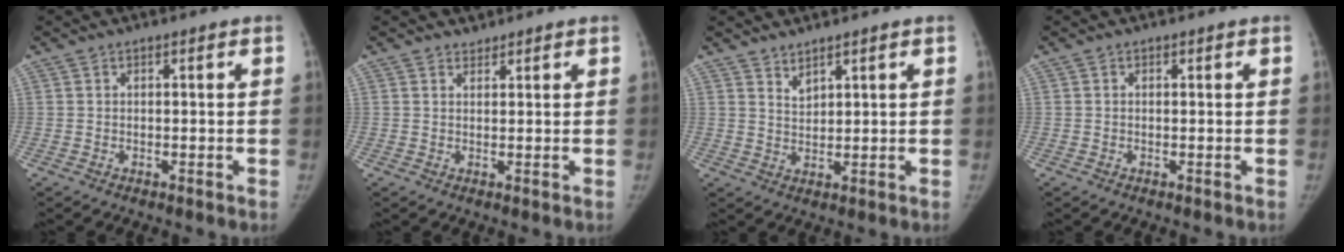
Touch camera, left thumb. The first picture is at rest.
{"total": 1.3, "force": [1.1, 0.6, -0.1], "torque": [0.012, -0.009, 0.013]}
{"total": 2.5, "force": [2.2, 0.6, 0.9], "torque": [-0.009, -0.022, 0.045]}
{"total": 0.0}